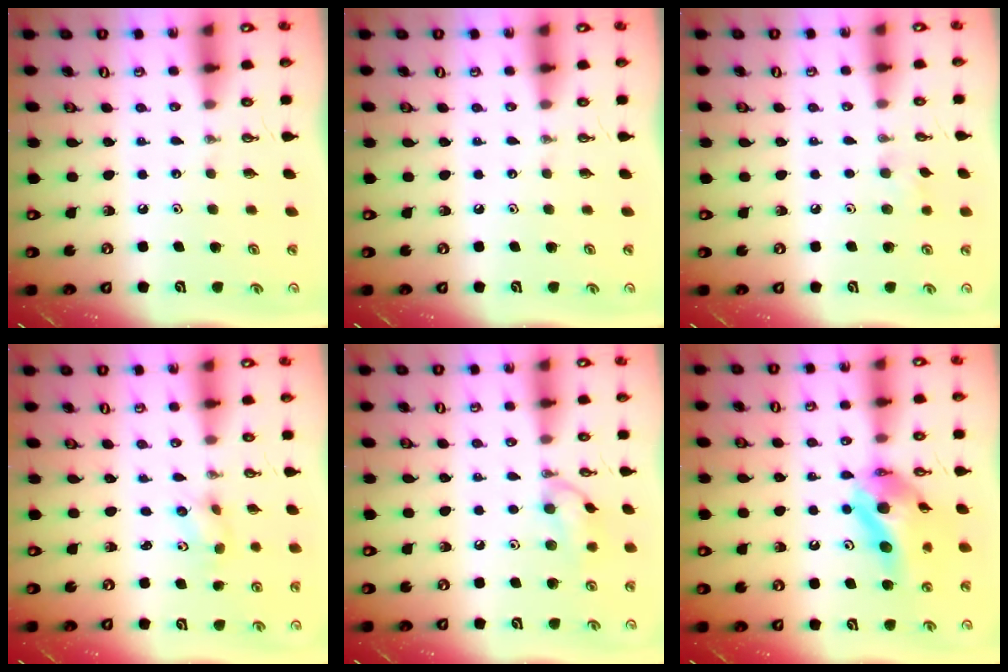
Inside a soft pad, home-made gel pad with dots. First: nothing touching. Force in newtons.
{"total": 0.0}
{"total": 6.2, "press": 6.1, "slide": 1.0}
{"total": 3.4, "press": 3.1, "slide": 1.4}
{"total": 9.8, "press": 9.4, "slide": 2.9}
{"total": 13.3, "press": 13.2, "slide": 1.5}